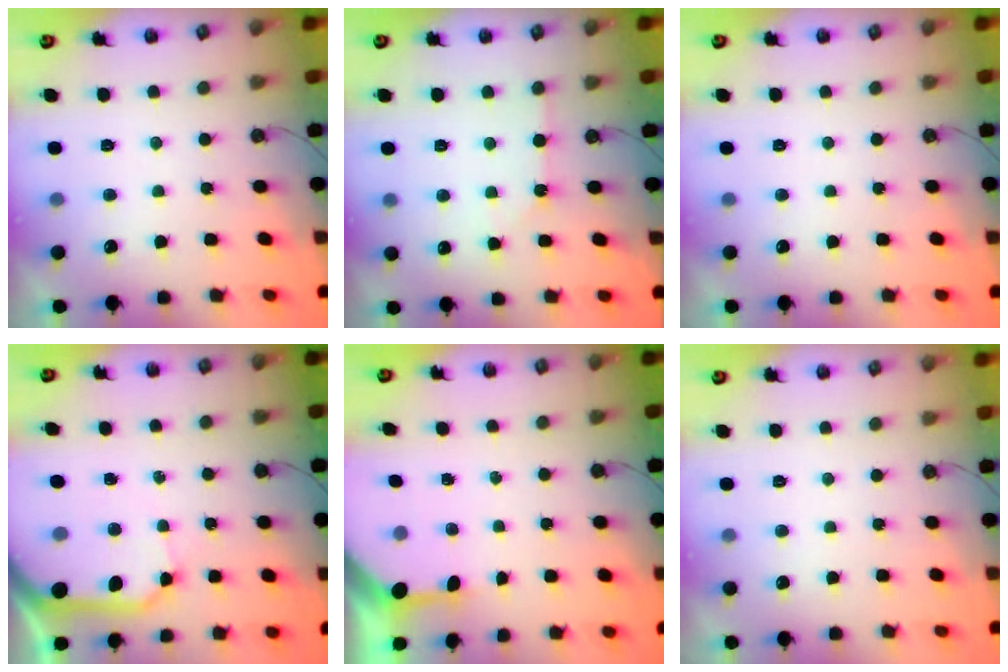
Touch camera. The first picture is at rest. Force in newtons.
{"total": 3.9, "press": 3.9, "slide": 0.5}
{"total": 0.0}
{"total": 14.2, "press": 14.0, "slide": 2.1}
{"total": 3.4, "press": 3.4, "slide": 0.4}
{"total": 0.0}